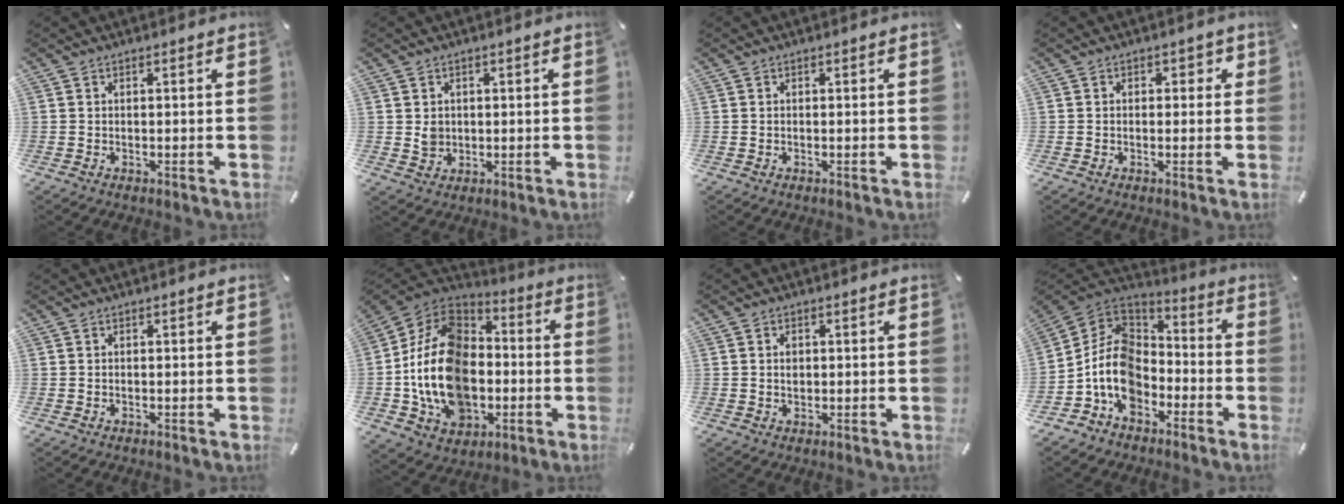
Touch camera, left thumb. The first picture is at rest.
{"total": 2.9, "force": [0.5, 2.7, 1.0], "torque": [-0.012, 0.000, 0.008]}
{"total": 0.0}
{"total": 1.7, "force": [-0.2, 1.3, 1.0], "torque": [-0.012, 0.006, -0.009]}
{"total": 0.0}
{"total": 20.1, "force": [-5.2, 15.1, 12.3], "torque": [-0.270, 0.025, -0.090]}
{"total": 2.0, "force": [0.2, 1.6, 1.3], "torque": [-0.020, 0.003, 0.001]}
{"total": 12.8, "force": [-5.2, 9.9, 6.3], "torque": [-0.156, 0.023, -0.100]}